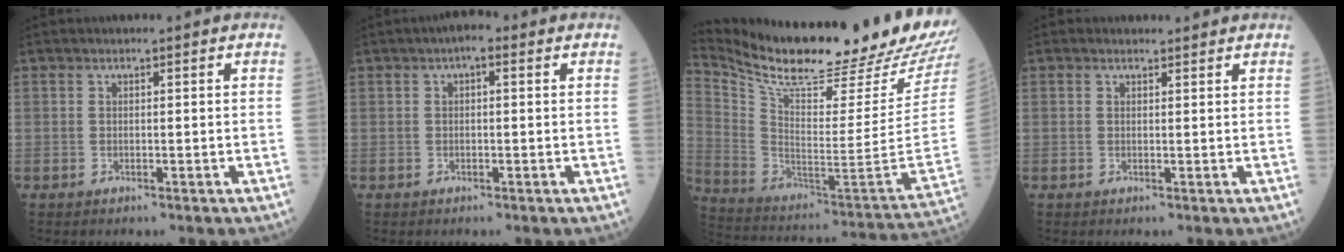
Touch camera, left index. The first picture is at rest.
{"total": 2.3, "force": [0.9, 0.9, 1.9], "torque": [-0.024, 0.011, 0.006]}
{"total": 30.1, "force": [26.7, 1.7, 13.7], "torque": [-0.248, -0.106, 0.386]}
{"total": 1.3, "force": [1.2, 0.5, 0.0], "torque": [-0.007, 0.001, 0.012]}